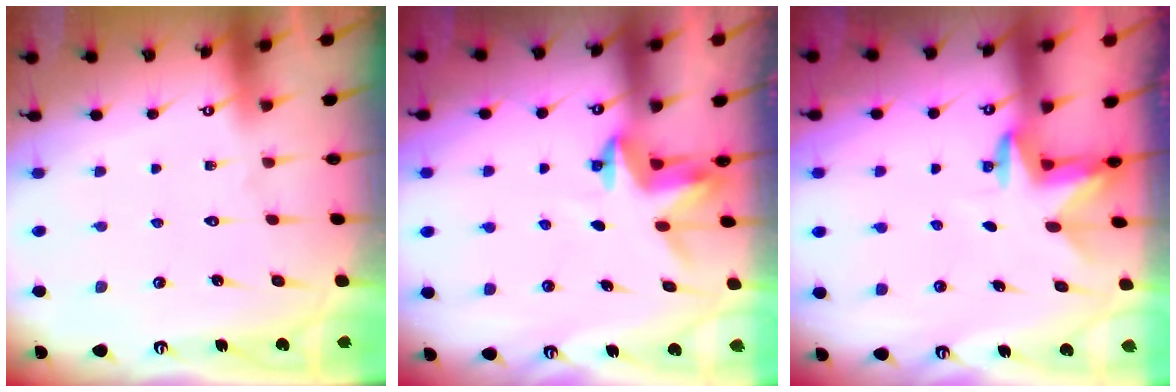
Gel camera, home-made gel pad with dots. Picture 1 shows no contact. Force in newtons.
{"total": 3.4, "press": 3.4, "slide": 0.2}
{"total": 2.9, "press": 2.9, "slide": 0.5}